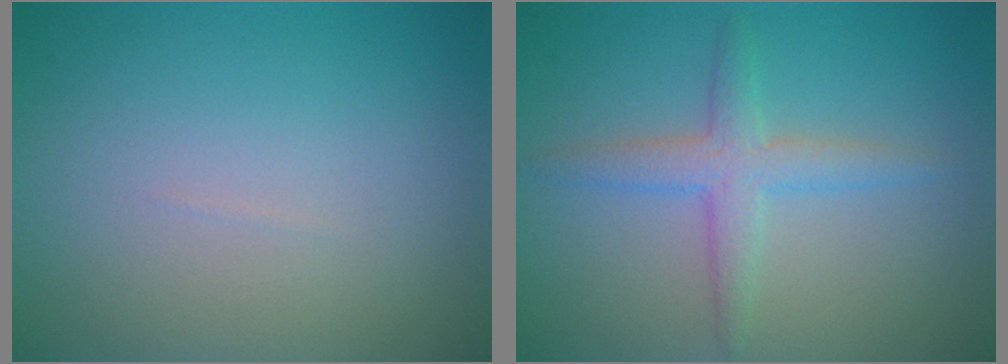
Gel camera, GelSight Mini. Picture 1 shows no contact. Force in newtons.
{"total": 2.9, "press": 2.9, "slide": 0.1}